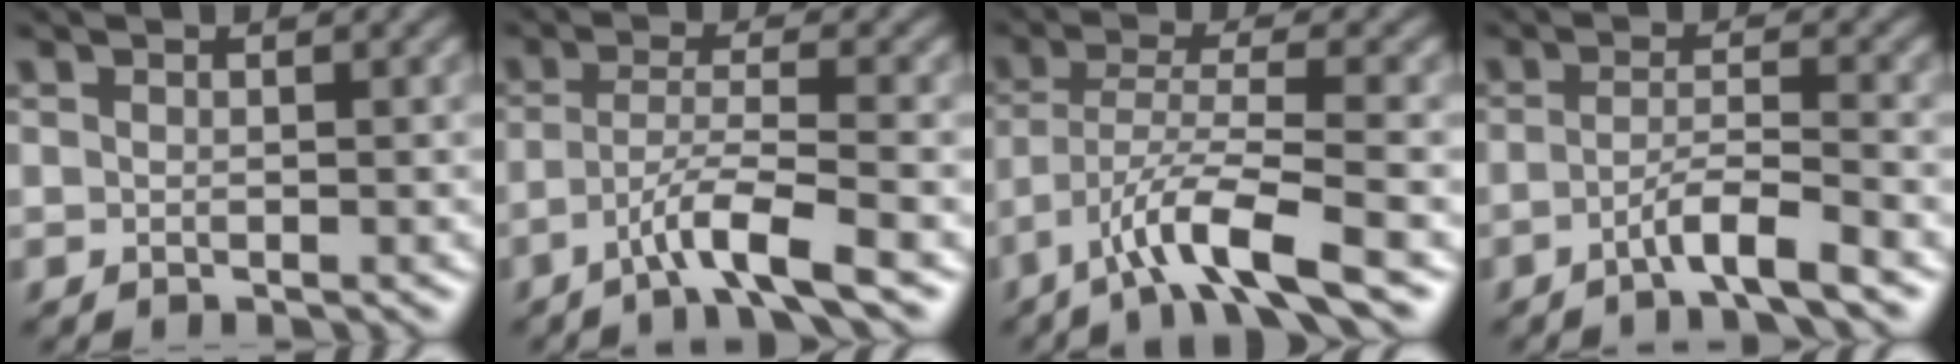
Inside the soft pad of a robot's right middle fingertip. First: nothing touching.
{"total": 4.4, "force": [-2.5, 0.4, 3.6], "torque": [-0.063, 0.007, -0.056]}
{"total": 6.1, "force": [-3.8, 0.8, 4.7], "torque": [-0.084, 0.002, -0.077]}
{"total": 3.3, "force": [-1.9, 0.3, 2.6], "torque": [-0.043, 0.004, -0.044]}